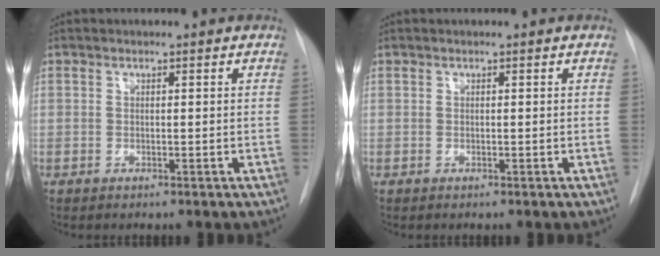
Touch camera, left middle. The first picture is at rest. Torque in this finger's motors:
{"motor_torque": [0.23, -0.37, -0.04, 0.00]}